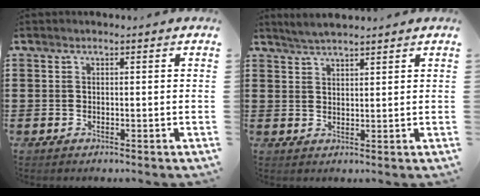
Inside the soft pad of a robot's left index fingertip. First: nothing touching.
{"total": 2.4, "force": [2.3, 0.0, 0.4], "torque": [-0.013, 0.001, 0.044]}